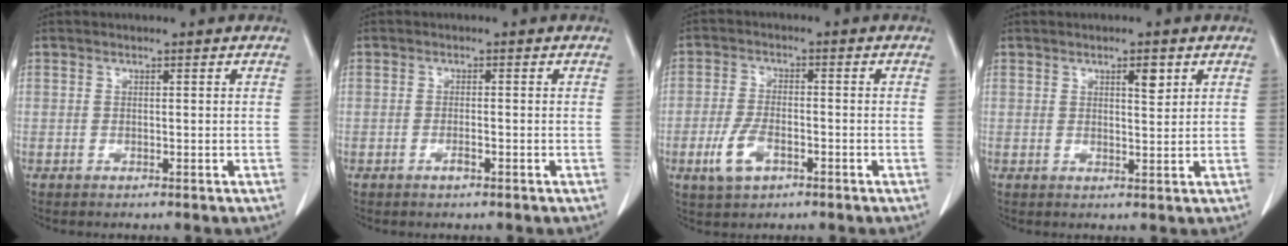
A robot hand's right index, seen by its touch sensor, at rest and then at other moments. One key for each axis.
{"total": 1.3, "fx": -0.7, "fy": 0.3, "fz": 1.0, "tx": -0.019, "ty": 0.000, "tz": -0.012}
{"total": 5.7, "fx": -2.6, "fy": 2.6, "fz": 4.3, "tx": -0.094, "ty": -0.003, "tz": -0.047}
{"total": 2.7, "fx": 1.4, "fy": 0.7, "fz": 2.2, "tx": -0.034, "ty": -0.005, "tz": 0.020}